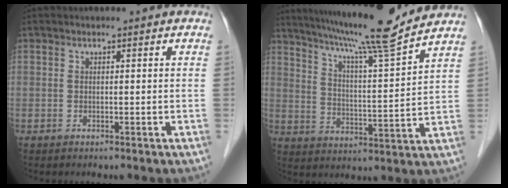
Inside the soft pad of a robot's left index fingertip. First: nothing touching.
{"total": 15.2, "force": [13.4, -1.3, 7.0], "torque": [-0.127, -0.008, 0.204]}